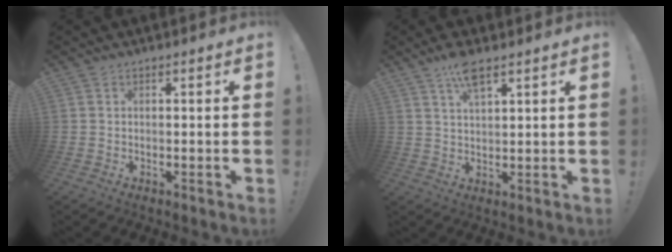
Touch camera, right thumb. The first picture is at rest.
{"total": 6.7, "force": [4.5, 2.0, 4.5], "torque": [-0.076, -0.021, 0.078]}